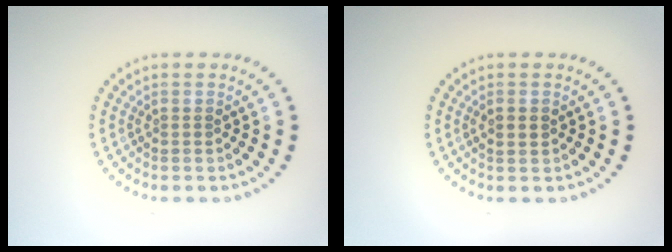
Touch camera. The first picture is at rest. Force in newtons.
{"total": 1.7, "press": 1.7, "slide": 0.1}